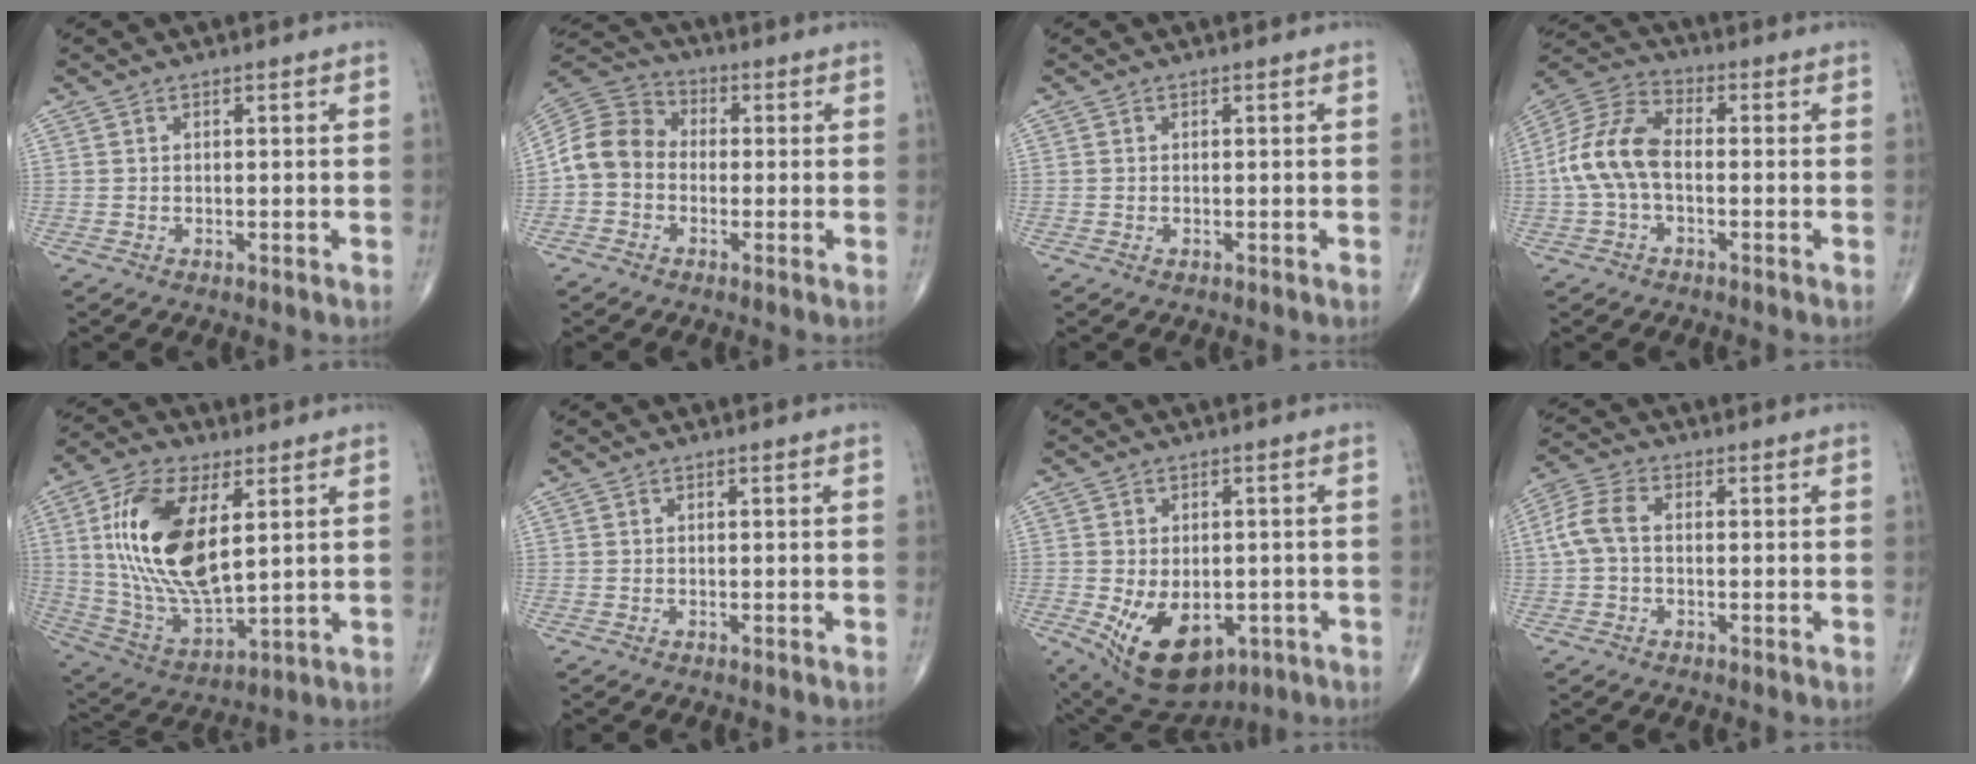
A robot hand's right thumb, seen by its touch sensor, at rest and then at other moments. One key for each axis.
{"total": 9.4, "fx": -1.3, "fy": 7.8, "fz": 5.0, "tx": -0.086, "ty": 0.033, "tz": -0.041}
{"total": 0.0}
{"total": 11.7, "fx": -1.1, "fy": 6.9, "fz": 9.4, "tx": -0.198, "ty": 0.034, "tz": -0.029}
{"total": 20.0, "fx": 4.8, "fy": 9.5, "fz": 16.9, "tx": -0.328, "ty": -0.020, "tz": 0.097}
{"total": 0.0}
{"total": 13.8, "fx": -4.5, "fy": 8.6, "fz": 9.8, "tx": -0.146, "ty": -0.005, "tz": -0.047}
{"total": 5.8, "fx": 0.0, "fy": 3.7, "fz": 4.5, "tx": -0.104, "ty": 0.018, "tz": -0.007}